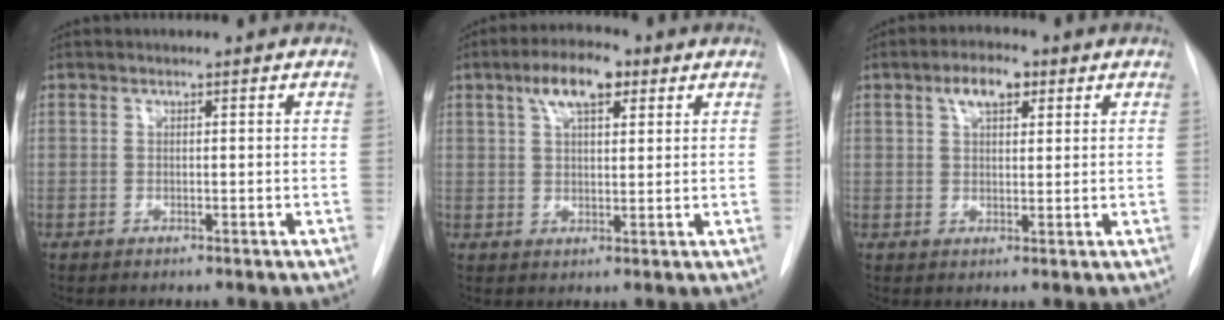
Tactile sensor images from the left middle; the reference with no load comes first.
{"total": 7.1, "force": [3.7, 2.5, 5.5], "torque": [-0.103, 0.018, 0.062]}
{"total": 4.8, "force": [2.4, 2.1, 3.6], "torque": [-0.067, 0.013, 0.040]}